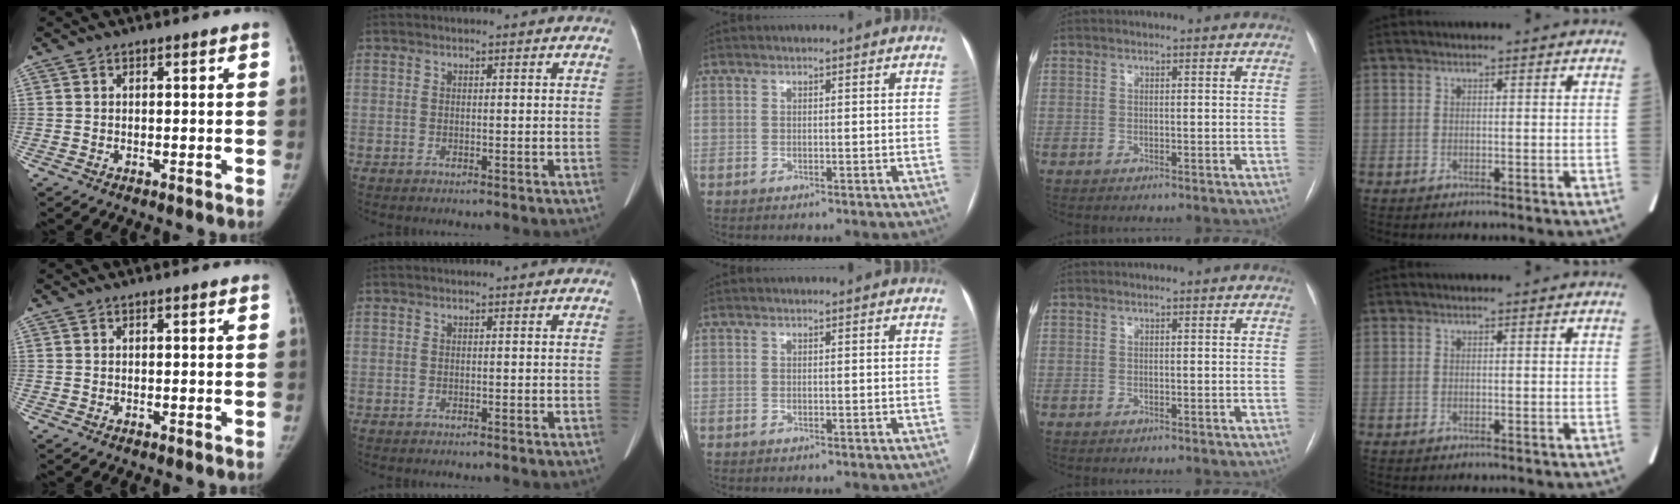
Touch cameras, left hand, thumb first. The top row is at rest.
{}